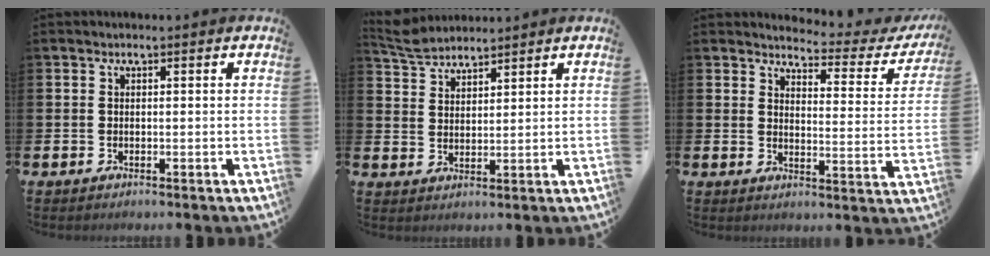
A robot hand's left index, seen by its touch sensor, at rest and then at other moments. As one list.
[{"total": 4.7, "force": [4.6, 0.9, 0.5], "torque": [-0.029, -0.017, 0.086]}, {"total": 3.4, "force": [3.2, 0.8, 0.9], "torque": [-0.022, -0.035, 0.044]}]